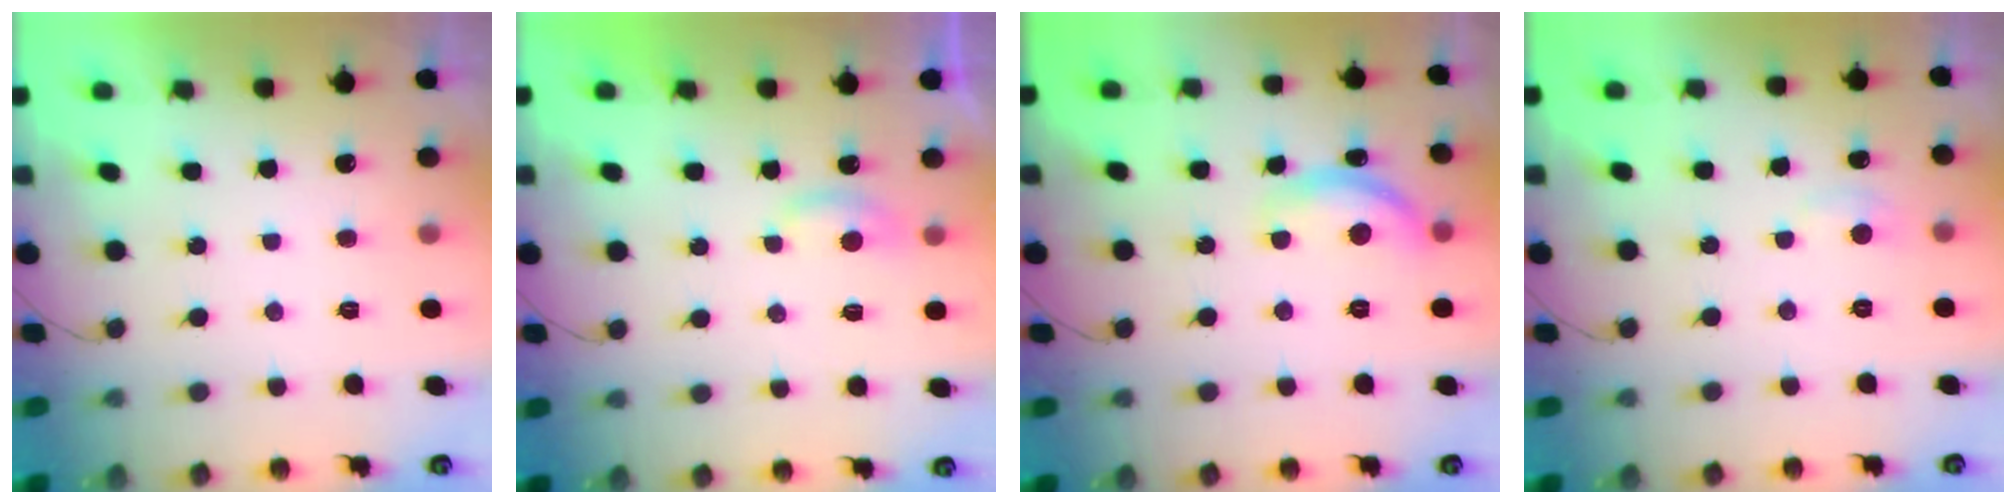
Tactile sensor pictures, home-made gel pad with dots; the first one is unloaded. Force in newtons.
{"total": 3.8, "press": 3.8, "slide": 0.3}
{"total": 11.2, "press": 11.2, "slide": 0.5}
{"total": 4.3, "press": 4.3, "slide": 0.6}